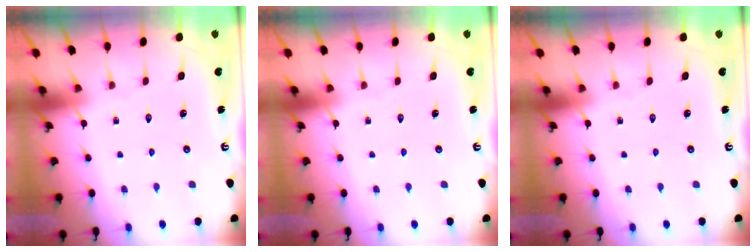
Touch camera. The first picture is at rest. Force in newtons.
{"total": 0.0}
{"total": 0.0}